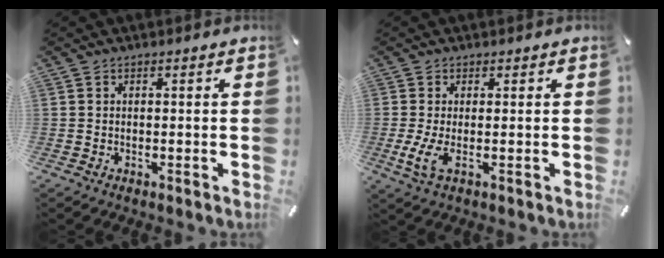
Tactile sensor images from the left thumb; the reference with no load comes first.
{"total": 4.6, "force": [-0.4, 1.6, 4.3], "torque": [-0.108, -0.017, -0.010]}